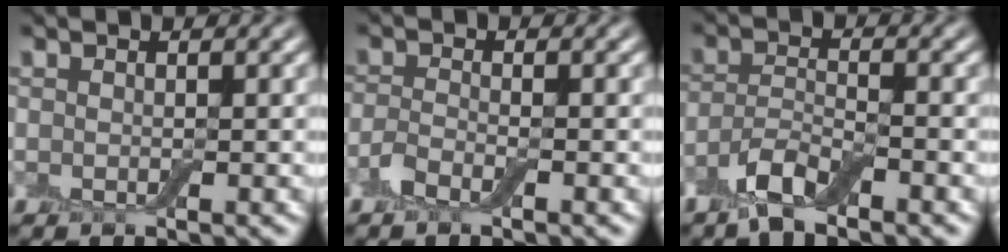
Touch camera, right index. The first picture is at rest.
{"total": 1.8, "force": [-1.1, 0.6, 1.2], "torque": [-0.030, 0.000, -0.028]}
{"total": 3.6, "force": [-2.7, 1.0, 2.2], "torque": [-0.048, -0.002, -0.061]}